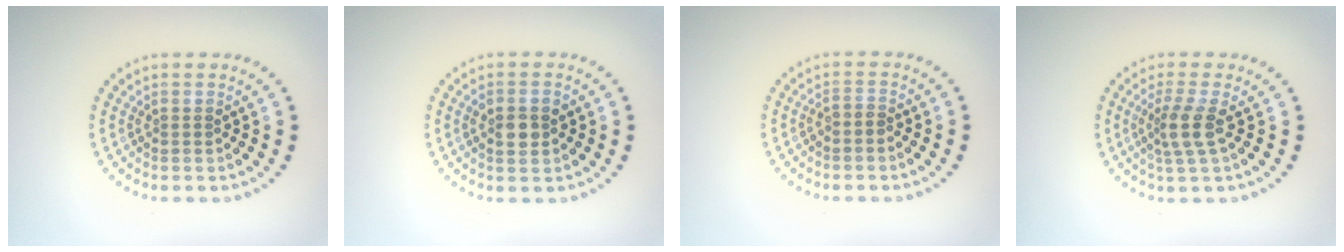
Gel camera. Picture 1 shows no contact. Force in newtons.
{"total": 2.6, "press": 2.6, "slide": 0.2}
{"total": 0.9, "press": 0.5, "slide": 0.8}
{"total": 2.6, "press": 2.0, "slide": 1.6}